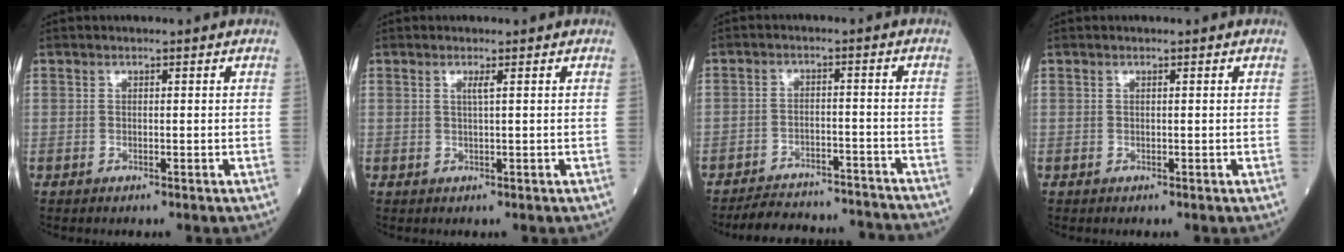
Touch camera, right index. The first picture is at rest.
{"total": 1.0, "force": [0.4, -0.3, 0.9], "torque": [-0.022, -0.002, 0.008]}
{"total": 12.8, "force": [-12.3, 3.0, 2.0], "torque": [-0.024, 0.018, -0.161]}
{"total": 0.0}